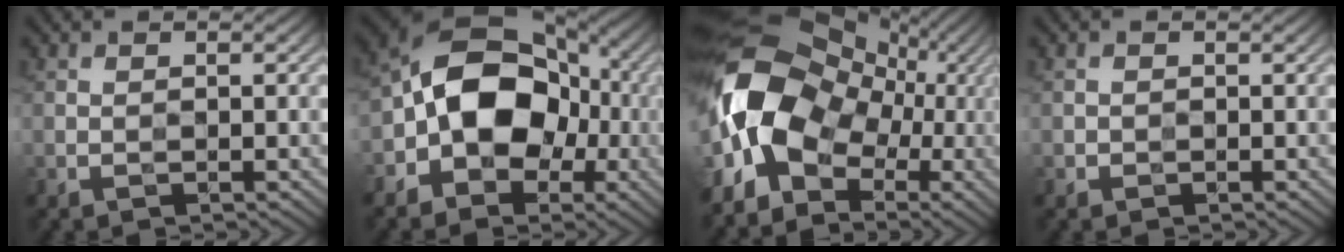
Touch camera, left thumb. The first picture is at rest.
{"total": 11.9, "force": [-2.0, 8.7, 7.8], "torque": [-0.110, 0.012, -0.060]}
{"total": 16.5, "force": [-1.1, 12.4, 10.9], "torque": [-0.234, -0.006, -0.026]}
{"total": 0.6, "force": [-0.1, 0.5, -0.2], "torque": [0.006, -0.005, -0.007]}